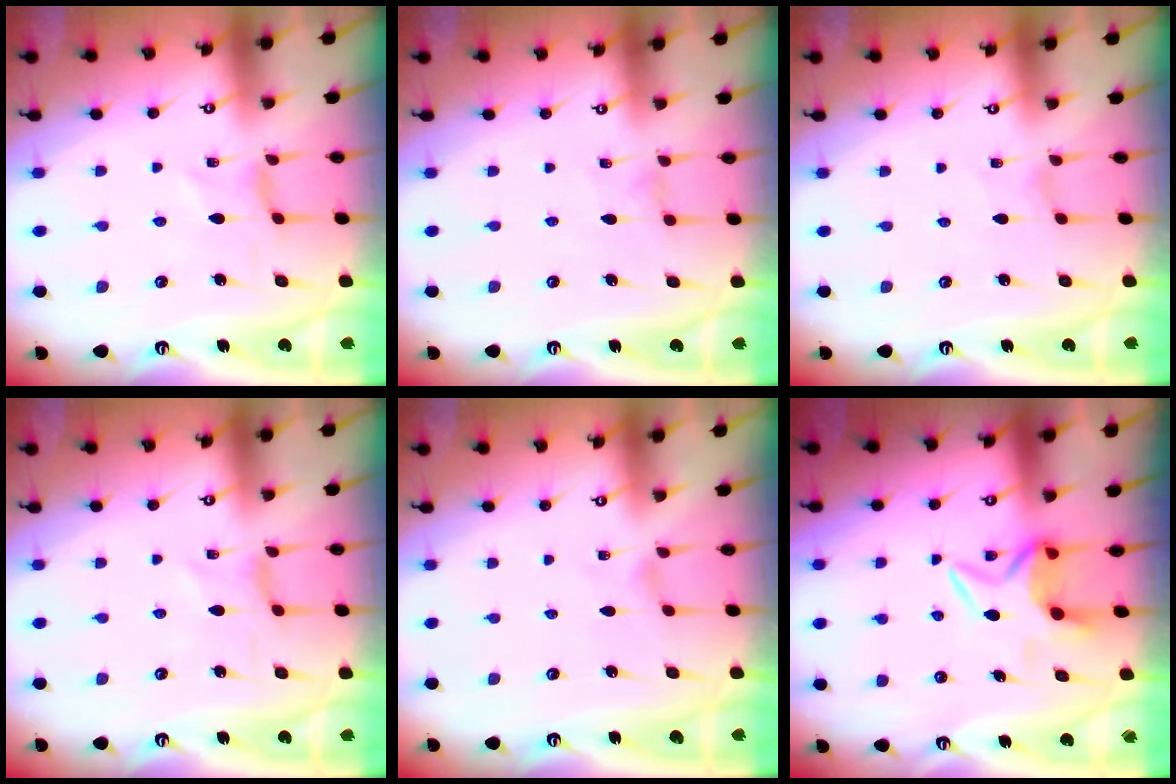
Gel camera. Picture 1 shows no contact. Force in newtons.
{"total": 0.0}
{"total": 0.0}
{"total": 0.0}
{"total": 0.0}
{"total": 6.6, "press": 6.5, "slide": 1.0}